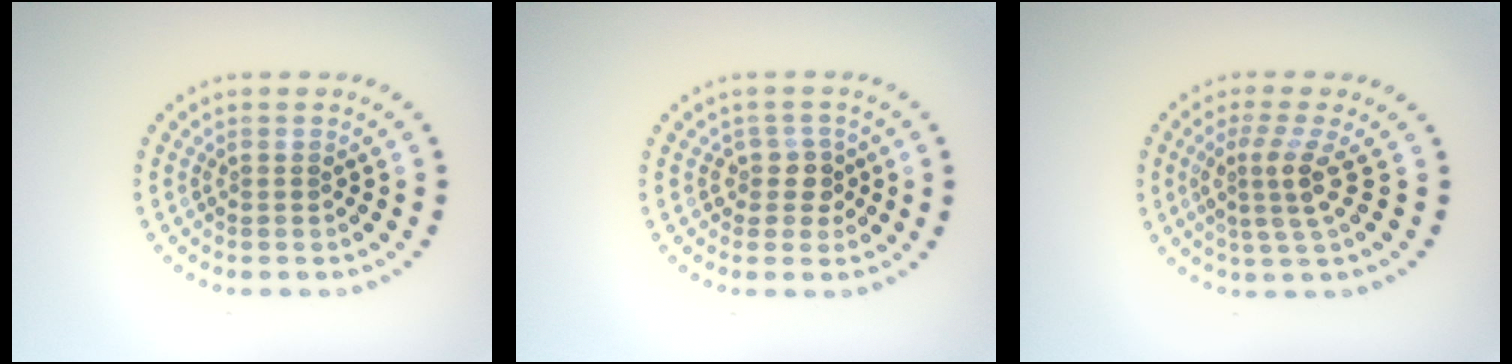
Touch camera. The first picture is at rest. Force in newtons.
{"total": 2.1, "press": 1.7, "slide": 1.2}
{"total": 3.1, "press": 2.2, "slide": 2.1}